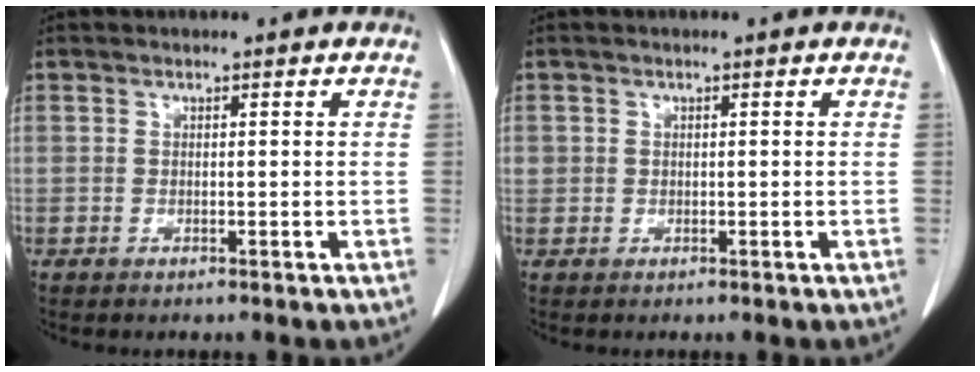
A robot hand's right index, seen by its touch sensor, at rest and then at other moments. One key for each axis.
{"total": 0.9, "fx": 0.1, "fy": 0.9, "fz": 0.2, "tx": 0.006, "ty": 0.007, "tz": 0.000}